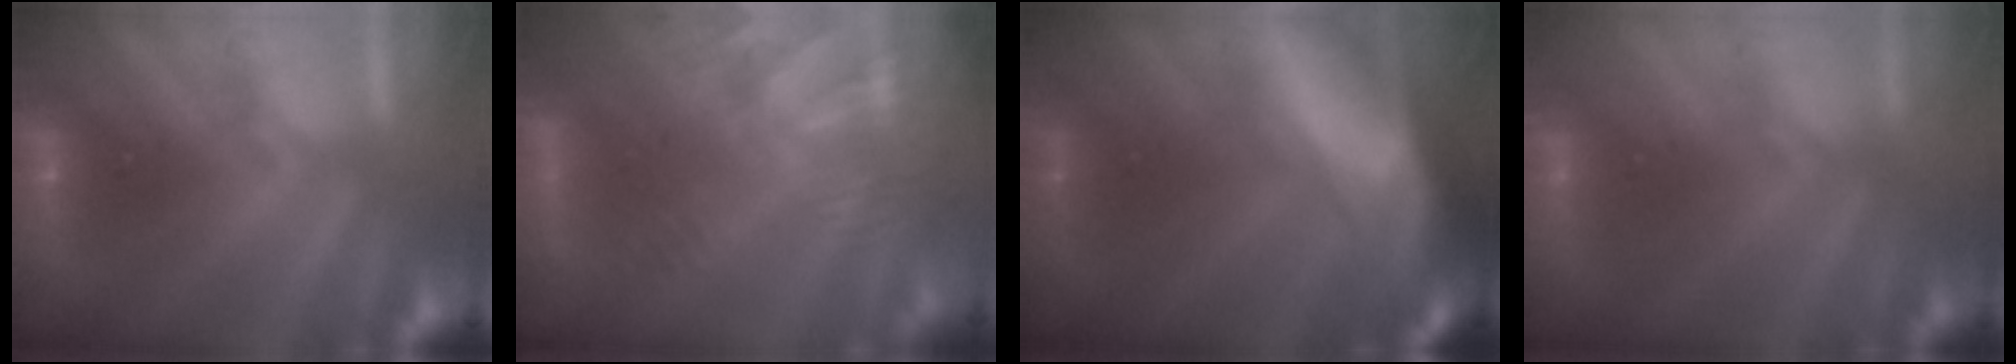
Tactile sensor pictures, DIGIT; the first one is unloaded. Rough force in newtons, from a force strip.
{"total": 9.5}
{"total": 5.7}
{"total": 2.5}